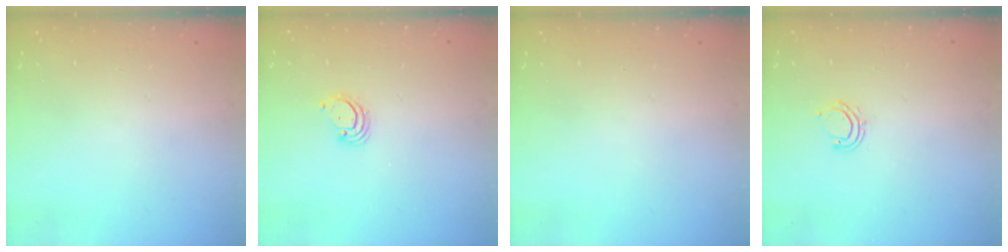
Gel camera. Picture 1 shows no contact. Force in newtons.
{"total": 2.9, "press": 2.9, "slide": 0.3}
{"total": 0.0}
{"total": 5.9, "press": 5.8, "slide": 1.3}